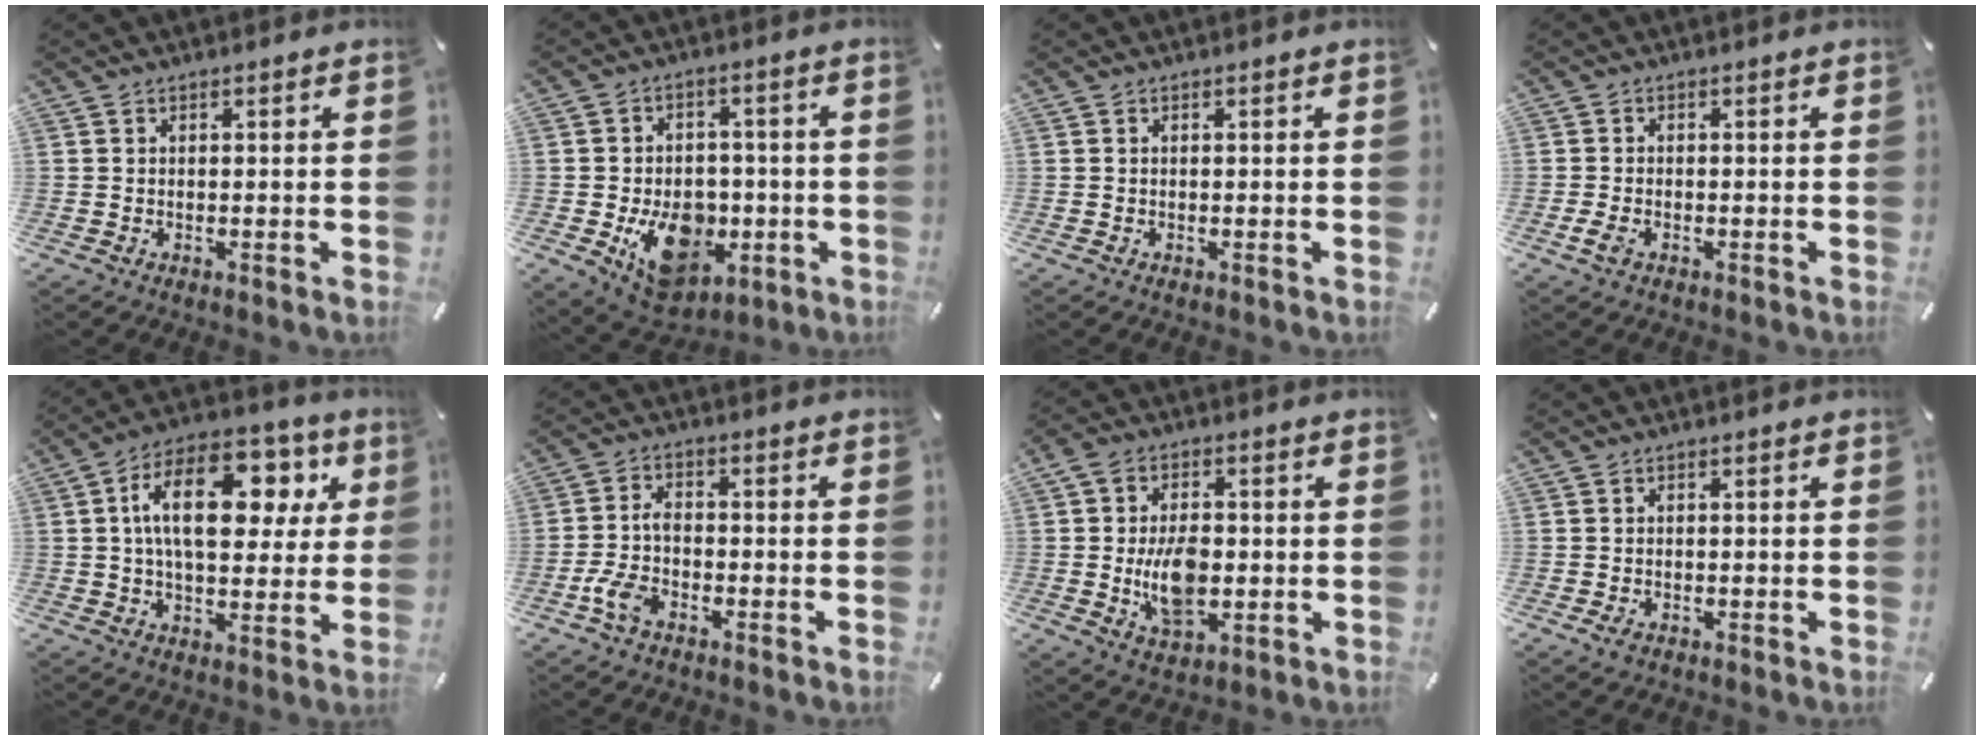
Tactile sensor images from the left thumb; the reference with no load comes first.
{"total": 14.3, "force": [-3.6, 10.7, 8.8], "torque": [-0.125, 0.010, -0.052]}
{"total": 0.0}
{"total": 2.1, "force": [-1.1, 1.0, 1.4], "torque": [-0.037, -0.002, -0.022]}
{"total": 19.1, "force": [5.6, 11.0, 14.6], "torque": [-0.235, -0.004, 0.094]}
{"total": 5.9, "force": [-2.8, 3.2, 4.0], "torque": [-0.098, 0.012, -0.059]}
{"total": 11.4, "force": [-1.0, 7.3, 8.7], "torque": [-0.155, -0.001, -0.017]}
{"total": 1.3, "force": [-0.7, 0.9, 0.8], "torque": [-0.014, 0.002, -0.012]}